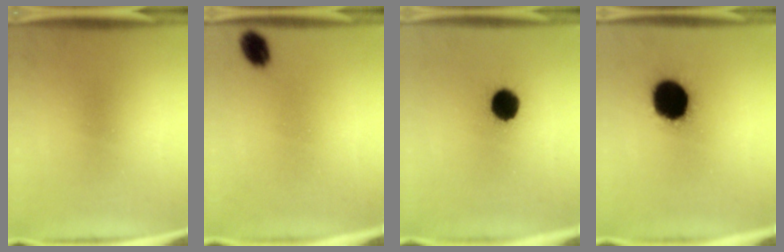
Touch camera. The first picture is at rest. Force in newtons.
{"total": 4.6}
{"total": 9.9}
{"total": 19.1}